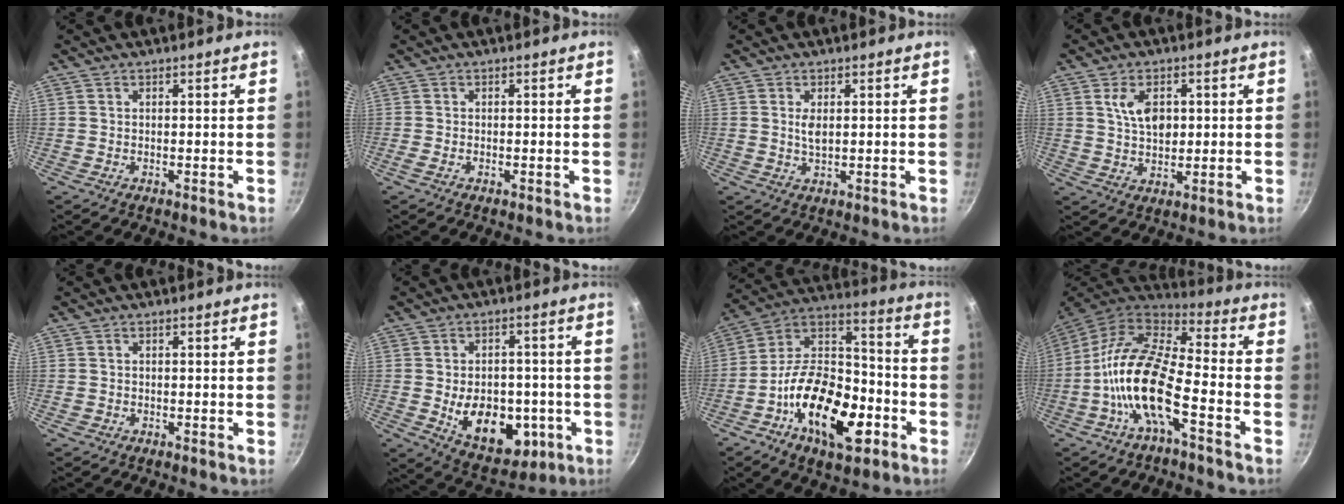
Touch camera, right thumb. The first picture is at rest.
{"total": 1.1, "force": [-0.5, 0.4, 0.9], "torque": [-0.029, 0.004, -0.016]}
{"total": 2.5, "force": [0.6, 1.2, 2.1], "torque": [-0.038, -0.004, 0.013]}
{"total": 6.9, "force": [1.5, 4.3, 5.2], "torque": [-0.077, -0.008, 0.027]}
{"total": 0.6, "force": [-0.3, 0.5, 0.1], "torque": [0.000, 0.002, -0.004]}
{"total": 15.6, "force": [-3.3, 10.5, 11.0], "torque": [-0.117, 0.000, -0.029]}
{"total": 22.9, "force": [-9.1, 12.2, 17.1], "torque": [-0.258, 0.060, -0.169]}
{"total": 15.3, "force": [-5.5, 5.7, 13.1], "torque": [-0.249, 0.048, -0.123]}